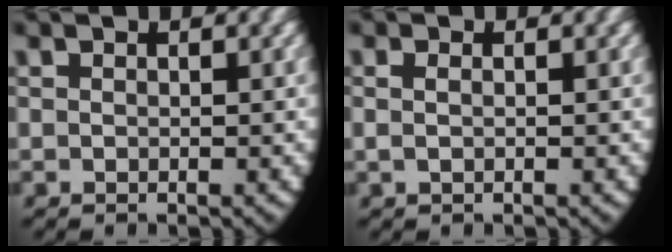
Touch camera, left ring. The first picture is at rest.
{"total": 0.7, "force": [0.0, 0.3, 0.6], "torque": [-0.022, -0.007, 0.005]}